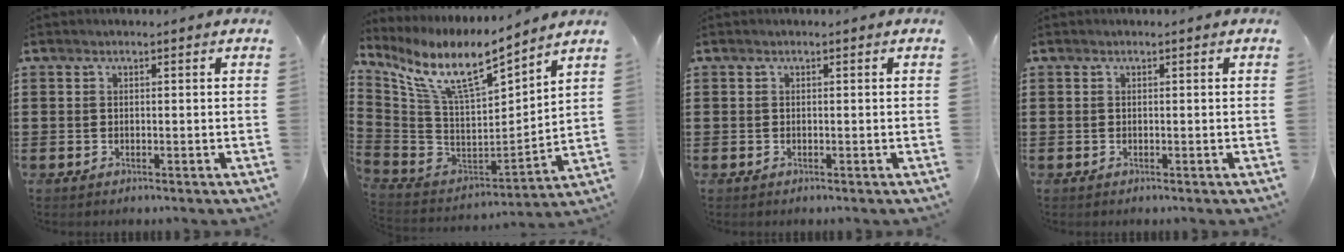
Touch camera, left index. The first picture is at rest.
{"total": 11.7, "force": [8.4, 2.6, 7.7], "torque": [-0.181, -0.056, 0.143]}
{"total": 0.0}
{"total": 0.0}